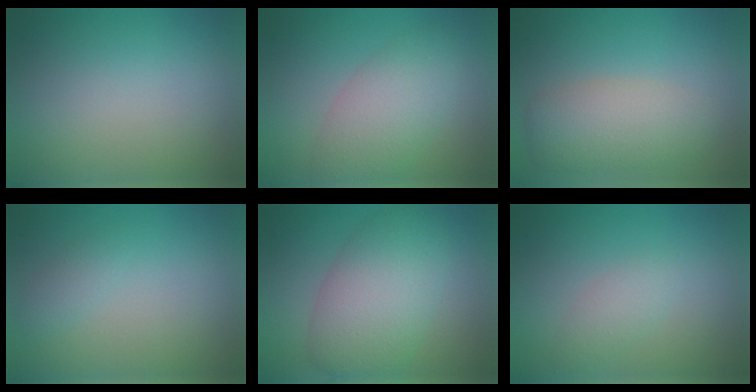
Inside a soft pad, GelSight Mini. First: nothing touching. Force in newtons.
{"total": 5.1, "press": 5.1, "slide": 0.3}
{"total": 4.6, "press": 4.6, "slide": 0.1}
{"total": 0.9, "press": 0.9, "slide": 0.0}
{"total": 7.5, "press": 7.5, "slide": 0.4}
{"total": 1.7, "press": 1.7, "slide": 0.0}